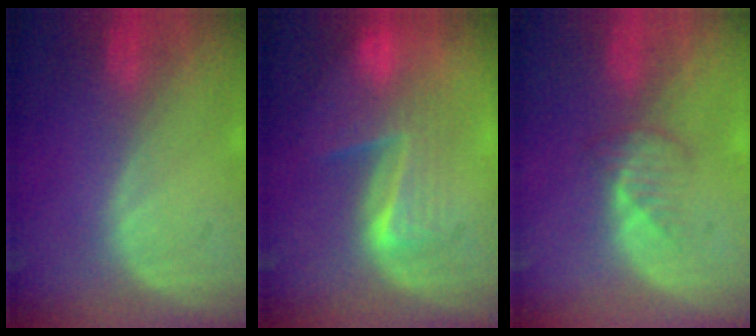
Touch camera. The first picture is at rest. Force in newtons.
{"total": 7.6, "press": 7.1, "slide": 2.5}
{"total": 2.6, "press": 2.6, "slide": 0.4}